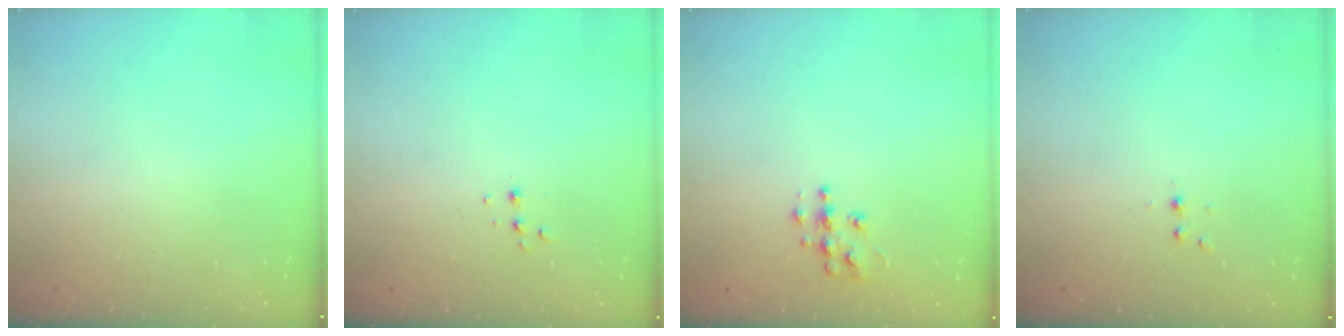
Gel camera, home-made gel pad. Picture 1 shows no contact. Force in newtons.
{"total": 4.7, "press": 4.6, "slide": 0.8}
{"total": 7.0, "press": 7.0, "slide": 0.3}
{"total": 3.0, "press": 2.6, "slide": 1.5}